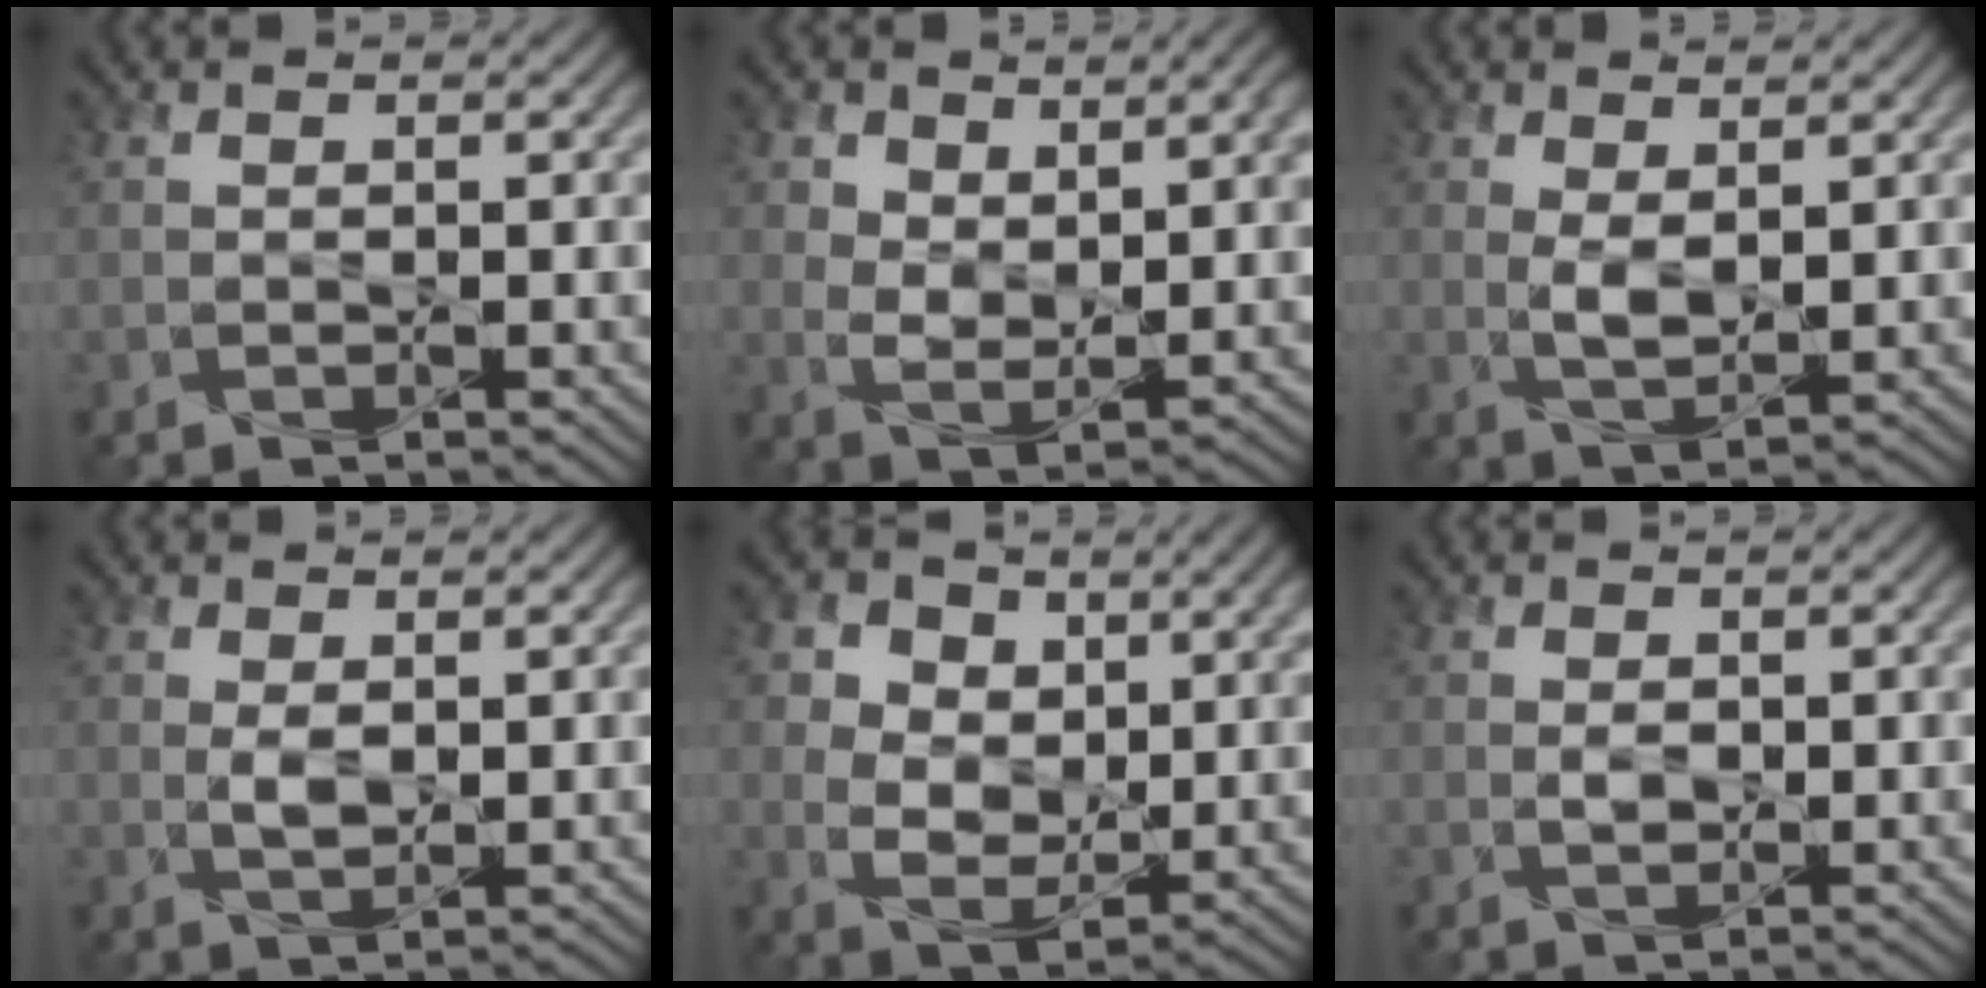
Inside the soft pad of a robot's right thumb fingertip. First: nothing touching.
{"total": 7.5, "force": [3.3, 4.3, 5.3], "torque": [-0.103, -0.011, 0.060]}
{"total": 3.1, "force": [0.9, 1.3, 2.6], "torque": [-0.062, -0.007, 0.022]}
{"total": 2.3, "force": [0.4, 1.2, 2.0], "torque": [-0.045, -0.005, 0.010]}
{"total": 9.1, "force": [3.6, 6.1, 5.7], "torque": [-0.128, 0.000, 0.056]}
{"total": 1.5, "force": [0.1, 1.0, 1.1], "torque": [-0.023, -0.003, 0.003]}